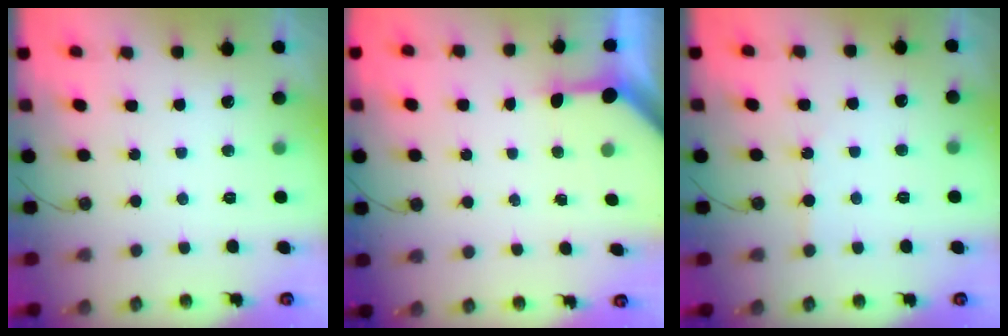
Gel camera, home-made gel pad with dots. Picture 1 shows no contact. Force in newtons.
{"total": 3.5, "press": 3.5, "slide": 0.4}
{"total": 2.8, "press": 2.8, "slide": 0.4}